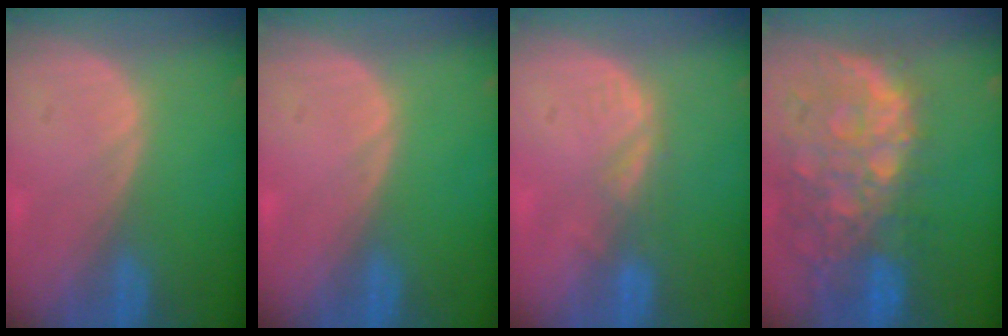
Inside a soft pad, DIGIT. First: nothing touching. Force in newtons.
{"total": 0.0}
{"total": 2.8, "press": 2.2, "slide": 1.7}
{"total": 13.2, "press": 10.8, "slide": 7.6}